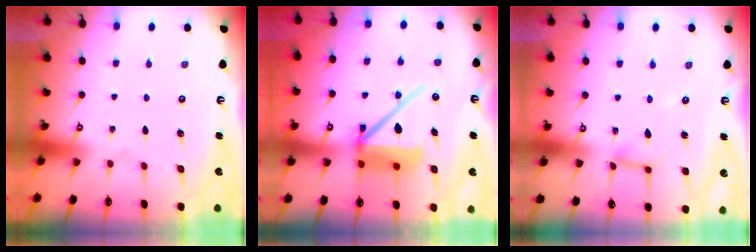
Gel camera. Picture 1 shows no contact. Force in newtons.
{"total": 15.1, "press": 15.0, "slide": 2.1}
{"total": 7.5, "press": 7.5, "slide": 0.6}